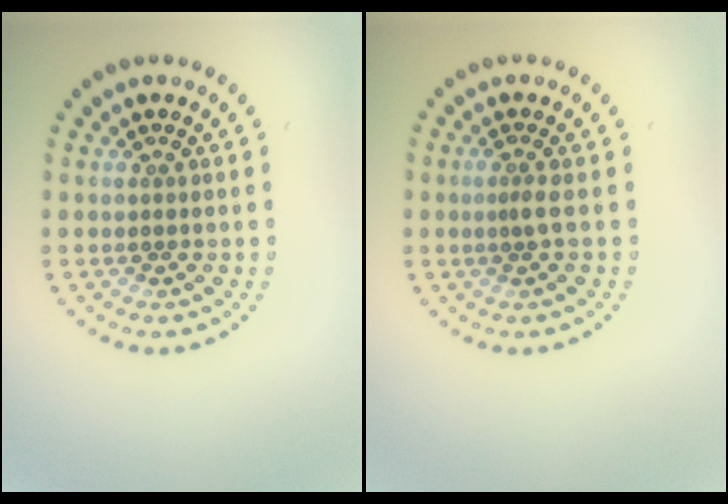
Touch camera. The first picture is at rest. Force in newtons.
{"total": 0.8, "press": 0.4, "slide": 0.7}